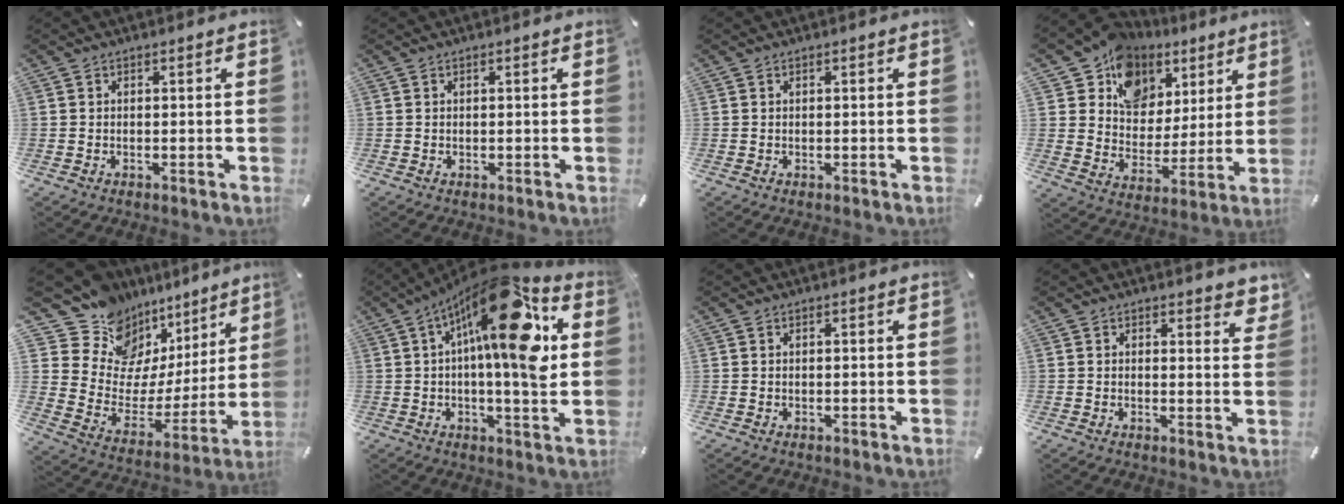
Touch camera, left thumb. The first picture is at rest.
{"total": 0.0}
{"total": 0.0}
{"total": 12.6, "force": [7.0, 10.2, 2.7], "torque": [-0.059, -0.054, 0.133]}
{"total": 13.9, "force": [11.0, 8.2, 2.1], "torque": [-0.046, -0.125, 0.194]}
{"total": 21.5, "force": [6.9, 6.4, 19.4], "torque": [-0.299, -0.037, 0.095]}
{"total": 0.0}
{"total": 2.5, "force": [2.0, 1.2, 1.0], "torque": [0.000, -0.012, 0.032]}